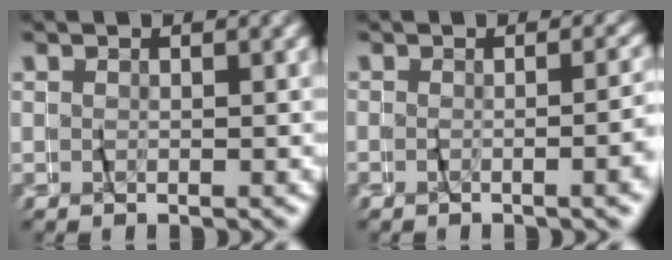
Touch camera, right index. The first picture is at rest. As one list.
[{"total": 2.2, "force": [-1.2, -0.7, 1.7], "torque": [-0.017, 0.008, -0.021]}]